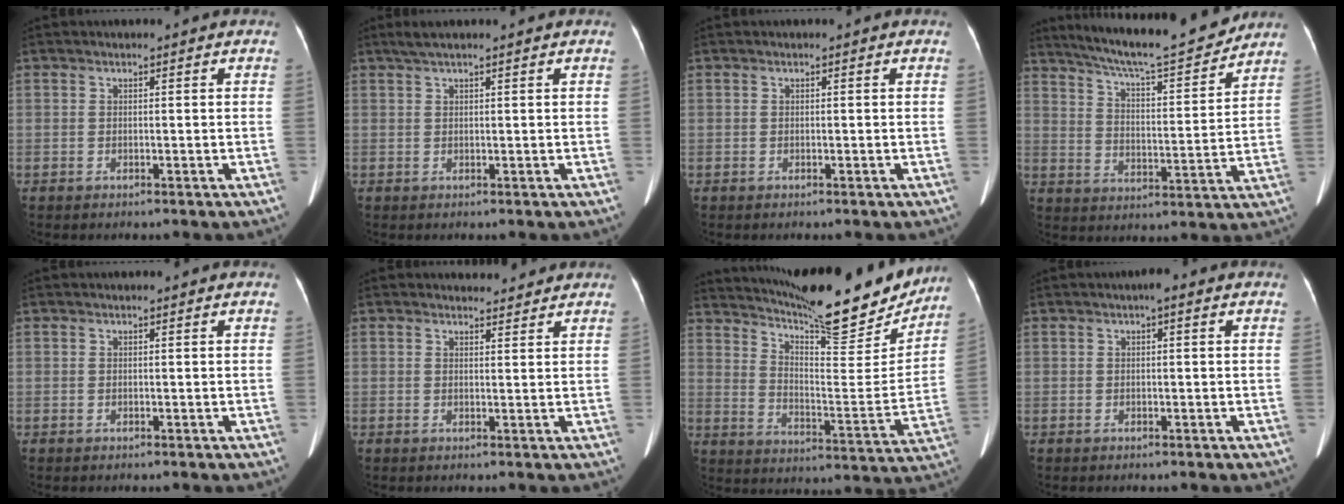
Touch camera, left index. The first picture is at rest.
{"total": 3.2, "force": [2.5, 0.1, 2.0], "torque": [-0.039, 0.027, 0.047]}
{"total": 0.0}
{"total": 17.0, "force": [15.4, 1.1, 7.2], "torque": [-0.119, -0.004, 0.232]}
{"total": 0.0}
{"total": 2.9, "force": [2.7, 0.9, 0.0], "torque": [-0.002, 0.001, 0.034]}
{"total": 21.9, "force": [19.4, 3.2, 9.7], "torque": [-0.154, -0.042, 0.274]}
{"total": 1.3, "force": [0.5, 0.3, 1.1], "torque": [-0.017, 0.004, 0.003]}